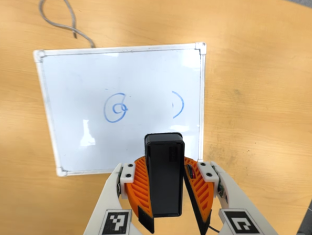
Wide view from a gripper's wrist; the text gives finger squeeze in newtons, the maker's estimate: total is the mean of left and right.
{"total": 7.6, "left": 8.6, "right": 6.7}